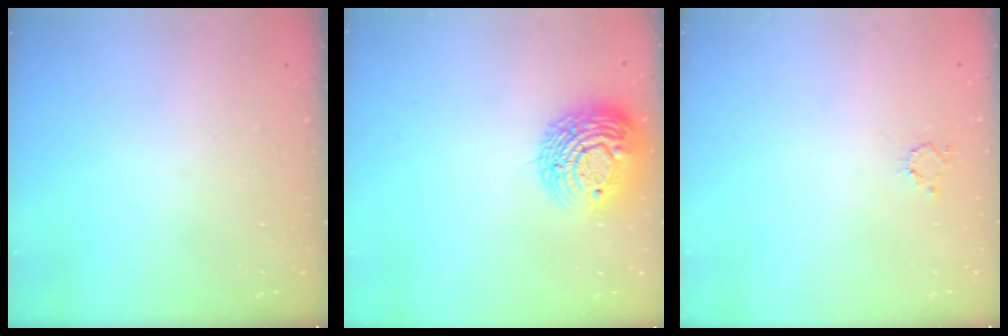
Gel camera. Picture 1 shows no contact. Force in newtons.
{"total": 14.1, "press": 14.1, "slide": 1.0}
{"total": 2.6, "press": 2.6, "slide": 0.4}